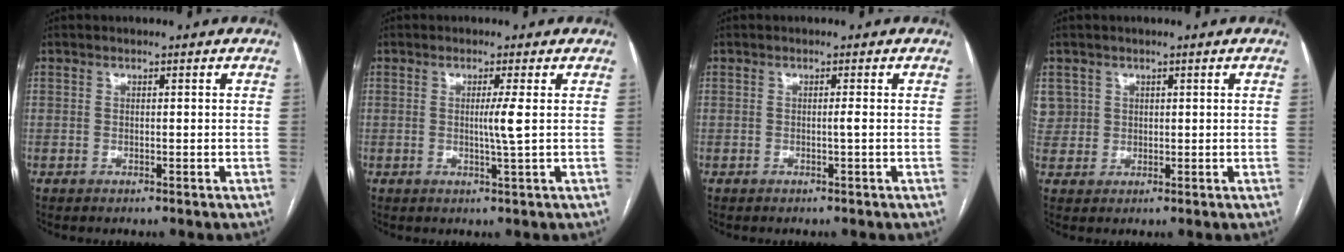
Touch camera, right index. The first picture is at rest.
{"total": 2.8, "force": [0.2, -0.9, 2.6], "torque": [-0.047, -0.006, 0.004]}
{"total": 0.7, "force": [-0.1, -0.2, 0.6], "torque": [-0.002, 0.001, -0.006]}
{"total": 3.8, "force": [1.6, 3.5, 0.2], "torque": [0.006, 0.013, 0.034]}